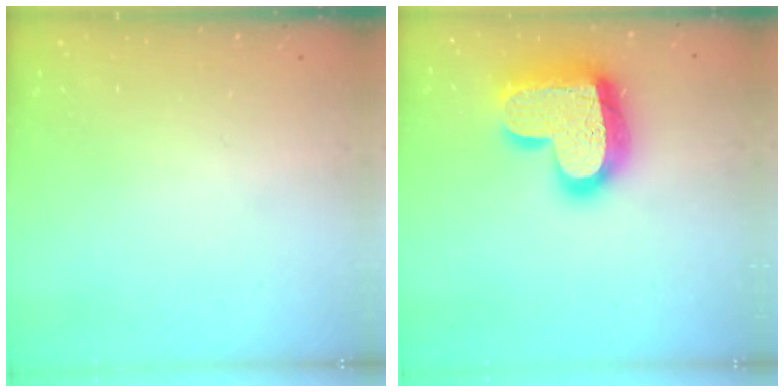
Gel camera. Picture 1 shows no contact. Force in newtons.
{"total": 21.5, "press": 21.5, "slide": 1.6}